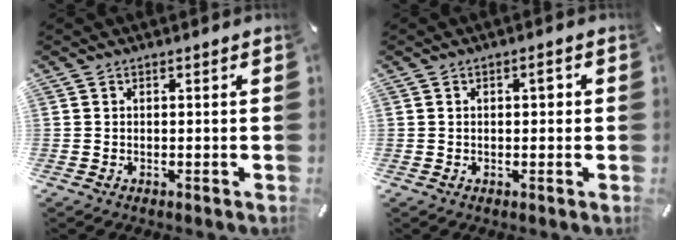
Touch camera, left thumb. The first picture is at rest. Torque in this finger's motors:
{"motor_torque": [0.01, -0.15, 0.17, 0.24, -0.01]}